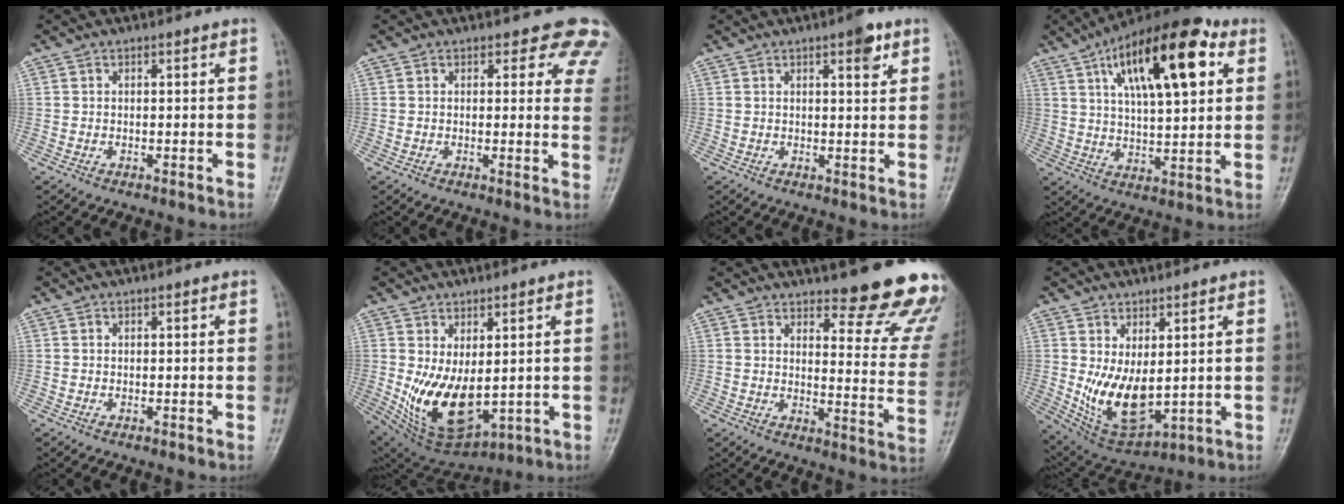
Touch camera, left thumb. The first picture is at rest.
{"total": 8.5, "force": [7.2, 3.8, 2.5], "torque": [0.028, -0.033, 0.049]}
{"total": 3.8, "force": [2.2, 1.2, 2.9], "torque": [-0.033, -0.009, 0.027]}
{"total": 21.0, "force": [8.2, 8.3, 17.5], "torque": [-0.255, -0.006, 0.128]}
{"total": 0.0}
{"total": 12.8, "force": [0.2, 7.1, 10.6], "torque": [-0.173, -0.023, 0.033]}
{"total": 17.6, "force": [15.3, 3.8, 7.7], "torque": [-0.050, -0.133, 0.174]}
{"total": 11.1, "force": [0.8, 5.9, 9.4], "torque": [-0.150, -0.025, 0.040]}